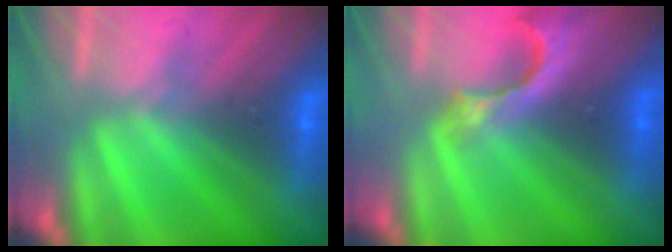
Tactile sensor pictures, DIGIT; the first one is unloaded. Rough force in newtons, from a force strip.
{"total": 4.4}